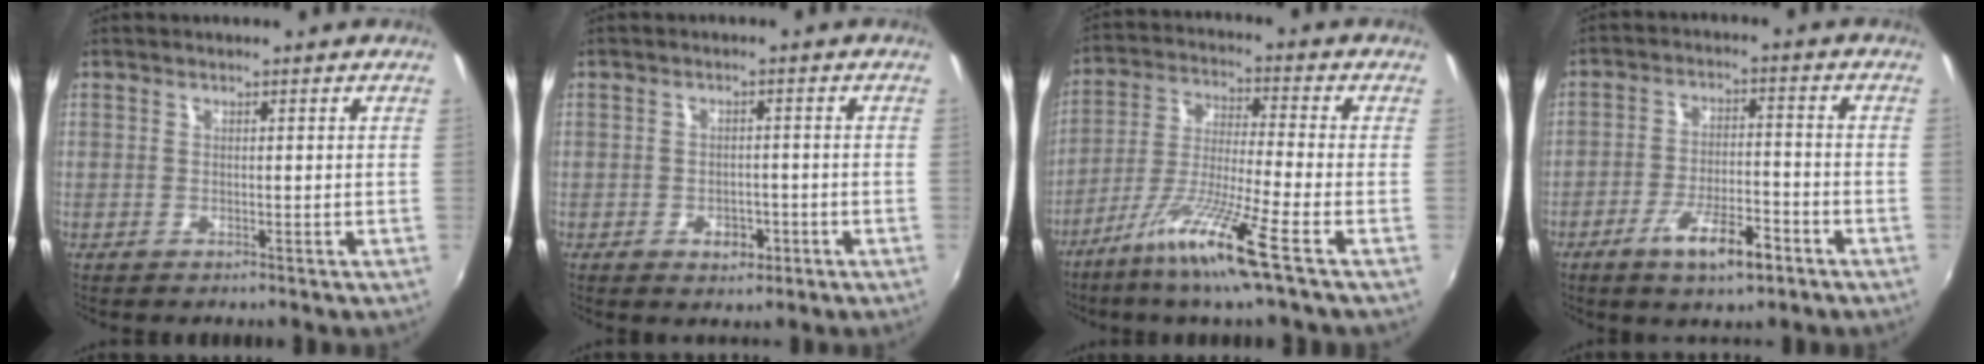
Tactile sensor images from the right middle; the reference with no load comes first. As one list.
[{"total": 3.6, "force": [-1.8, 2.5, 1.9], "torque": [-0.037, 0.000, -0.020]}, {"total": 11.7, "force": [-7.1, -0.9, 9.3], "torque": [-0.199, -0.012, -0.133]}, {"total": 9.1, "force": [-5.4, 2.6, 6.8], "torque": [-0.135, -0.008, -0.089]}]